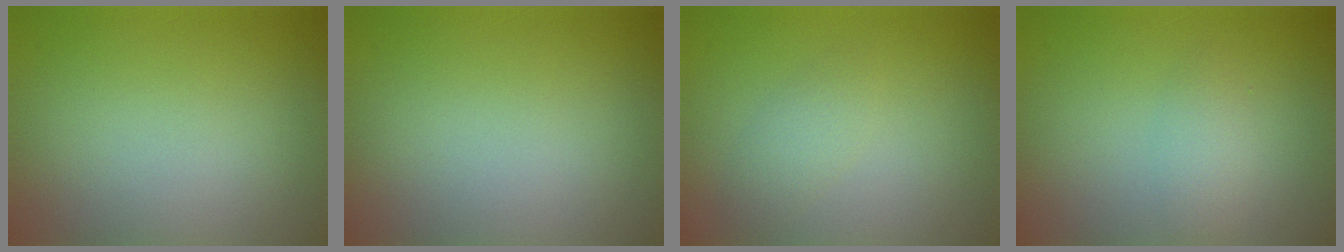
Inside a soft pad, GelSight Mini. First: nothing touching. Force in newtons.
{"total": 0.0}
{"total": 1.7, "press": 1.7, "slide": 0.0}
{"total": 1.7, "press": 1.7, "slide": 0.1}